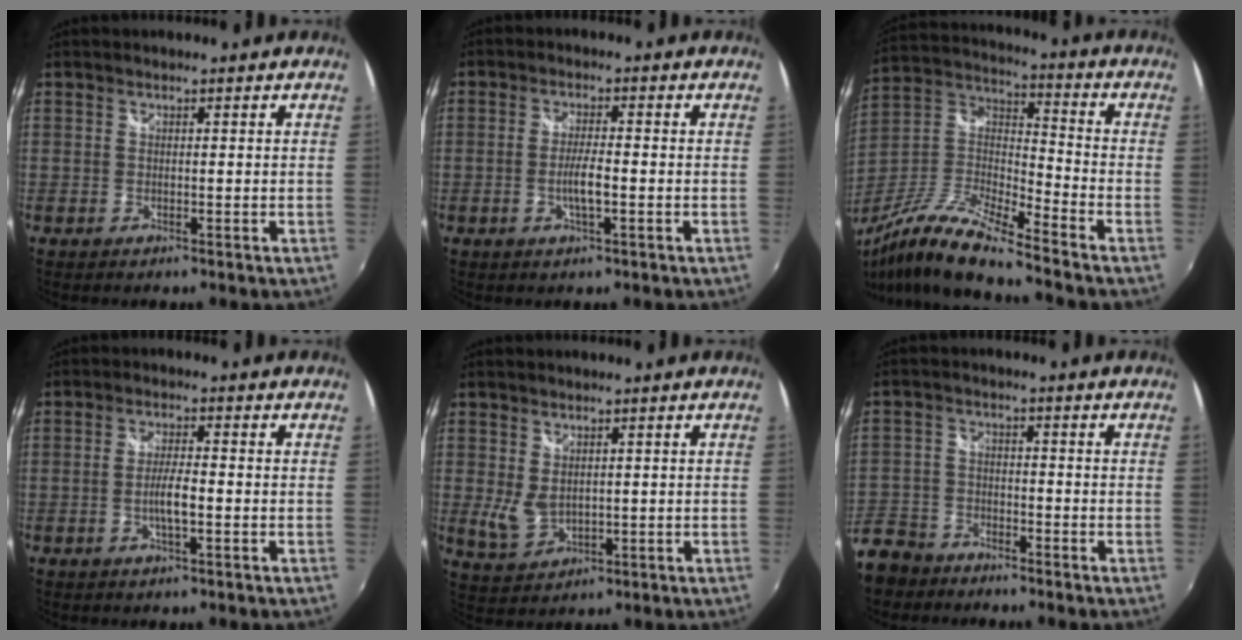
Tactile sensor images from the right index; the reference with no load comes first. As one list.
[{"total": 4.0, "force": [-1.1, 0.6, 3.8], "torque": [-0.074, 0.000, -0.018]}, {"total": 16.5, "force": [-12.3, 1.8, 10.9], "torque": [-0.226, -0.024, -0.247]}, {"total": 4.0, "force": [-1.1, 0.6, 3.8], "torque": [-0.075, 0.002, -0.019]}, {"total": 4.8, "force": [1.0, 3.2, 3.4], "torque": [-0.064, -0.005, 0.028]}, {"total": 9.9, "force": [-7.0, 6.4, 2.9], "torque": [-0.090, 0.005, -0.135]}]